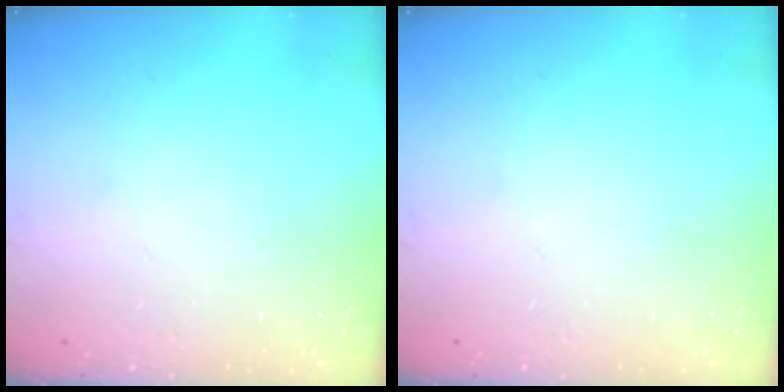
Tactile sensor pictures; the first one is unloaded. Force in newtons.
{"total": 0.0}